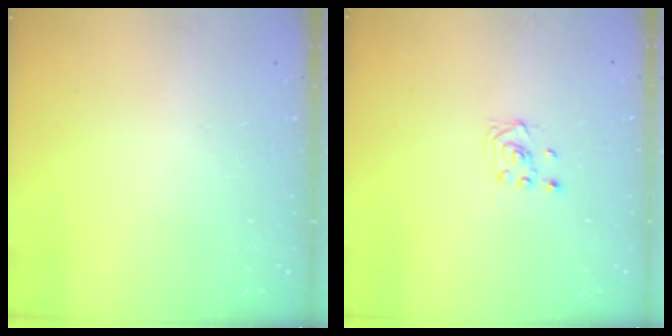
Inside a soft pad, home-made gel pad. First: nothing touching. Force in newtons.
{"total": 1.6, "press": 1.4, "slide": 0.9}